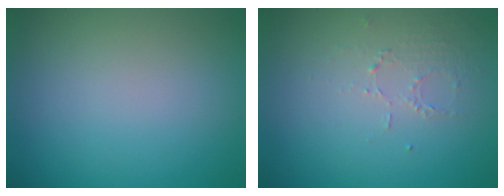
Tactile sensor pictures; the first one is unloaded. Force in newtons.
{"total": 1.3, "press": 0.6, "slide": 1.1}